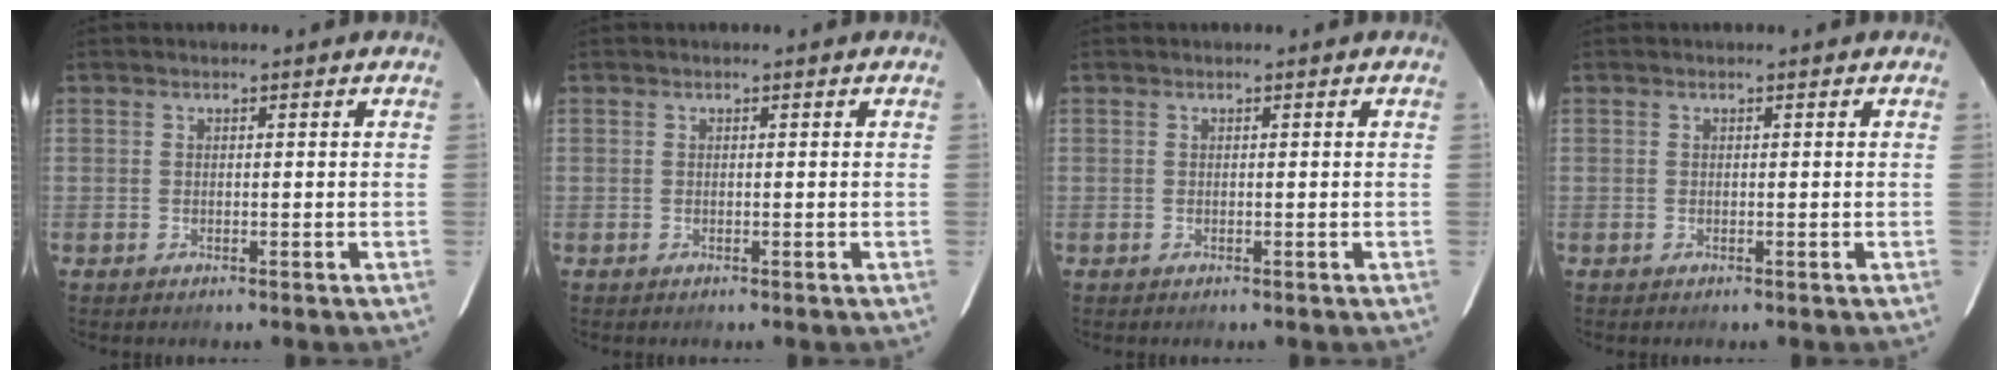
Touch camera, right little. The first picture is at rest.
{"total": 0.0}
{"total": 0.0}
{"total": 0.0}